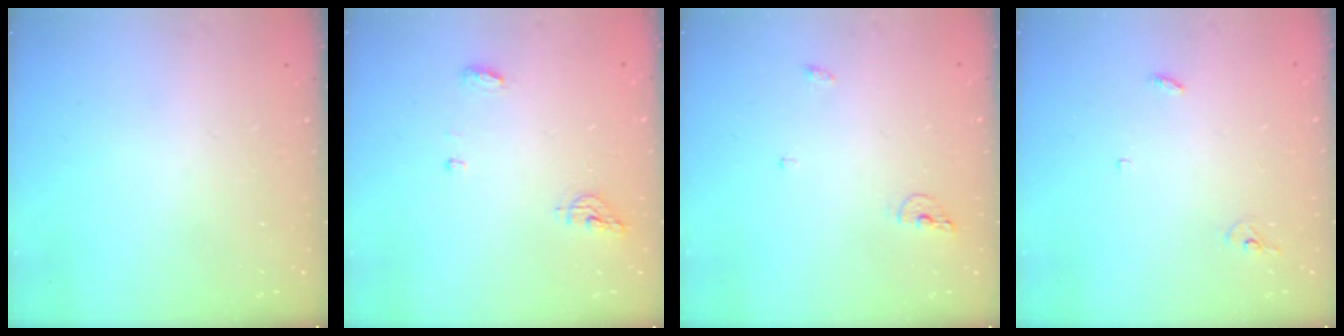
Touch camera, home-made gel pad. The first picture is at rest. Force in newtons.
{"total": 9.0, "press": 5.9, "slide": 6.9}
{"total": 5.7, "press": 5.6, "slide": 1.2}
{"total": 2.9, "press": 2.9, "slide": 0.2}